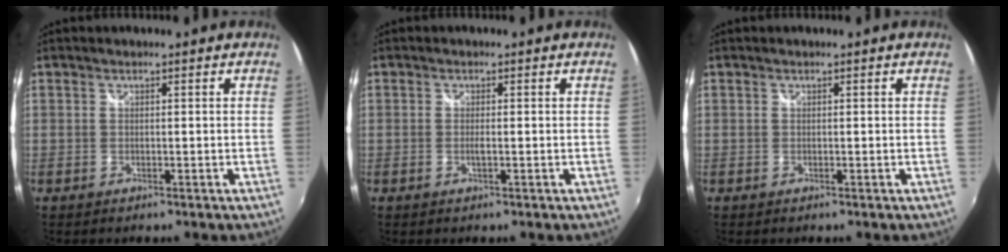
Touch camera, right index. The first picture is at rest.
{"total": 1.2, "force": [-0.2, 0.0, 1.2], "torque": [-0.023, -0.001, -0.005]}
{"total": 0.0}